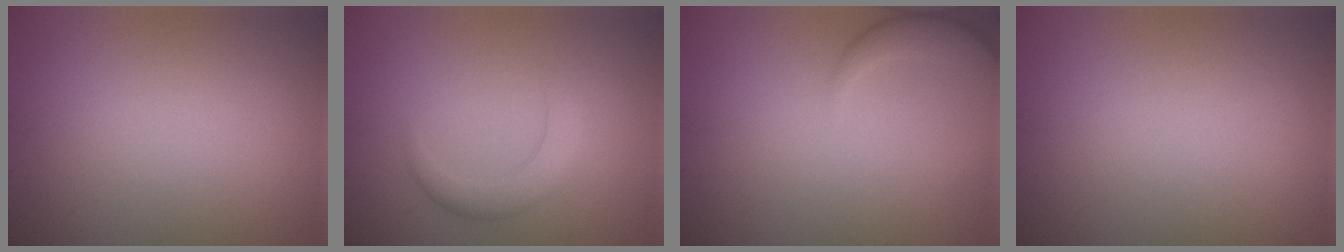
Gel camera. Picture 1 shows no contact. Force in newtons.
{"total": 2.4, "press": 2.4, "slide": 0.0}
{"total": 3.3, "press": 3.3, "slide": 0.3}
{"total": 0.0}